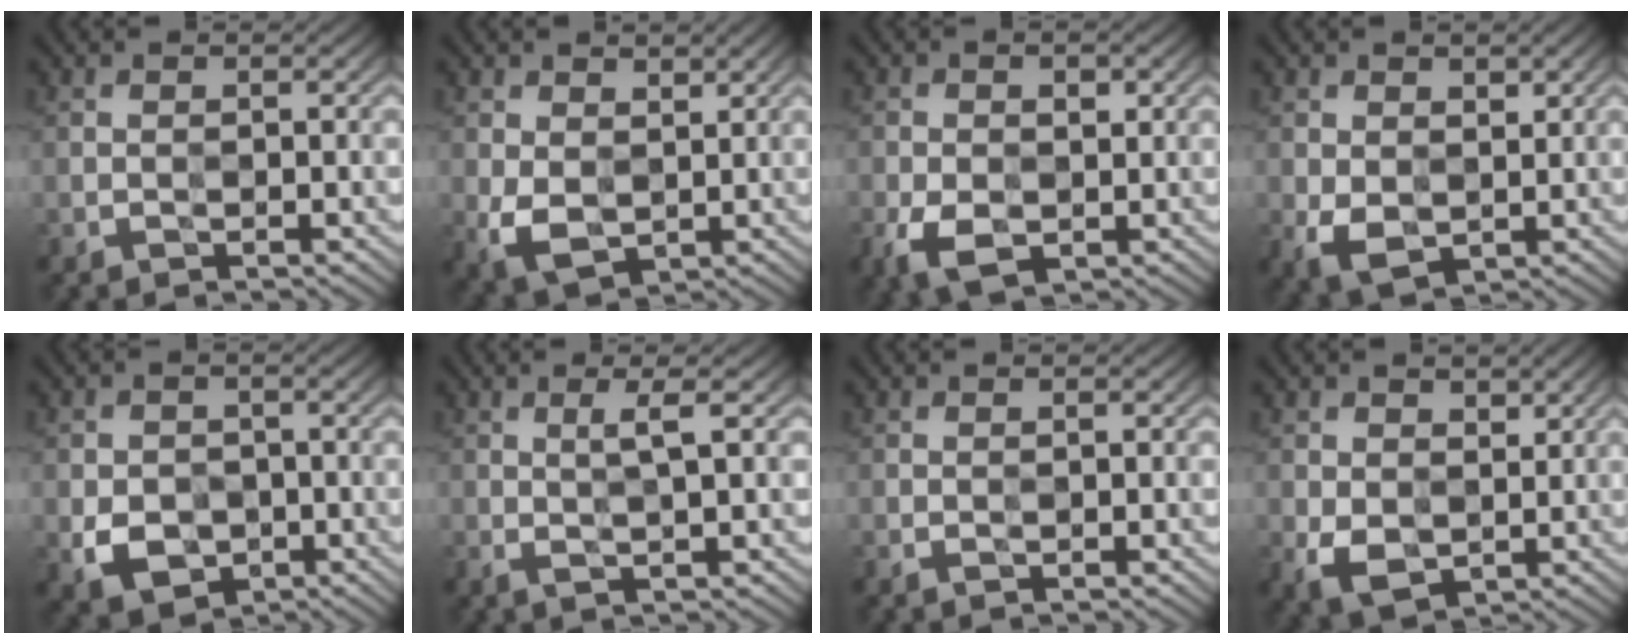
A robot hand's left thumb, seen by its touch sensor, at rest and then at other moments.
{"total": 5.7, "force": [1.0, 4.1, 3.9], "torque": [-0.095, -0.010, 0.019]}
{"total": 6.3, "force": [-1.5, 3.8, 4.8], "torque": [-0.097, -0.011, -0.027]}
{"total": 5.1, "force": [0.3, 3.6, 3.6], "torque": [-0.082, -0.009, 0.008]}
{"total": 5.1, "force": [-1.6, 3.9, 2.8], "torque": [-0.058, -0.013, -0.030]}
{"total": 2.6, "force": [0.7, 0.2, 2.5], "torque": [-0.046, 0.006, 0.012]}
{"total": 0.5, "force": [-0.1, 0.1, 0.5], "torque": [-0.011, 0.000, -0.001]}
{"total": 5.5, "force": [0.6, 4.1, 3.6], "torque": [-0.084, -0.009, 0.013]}